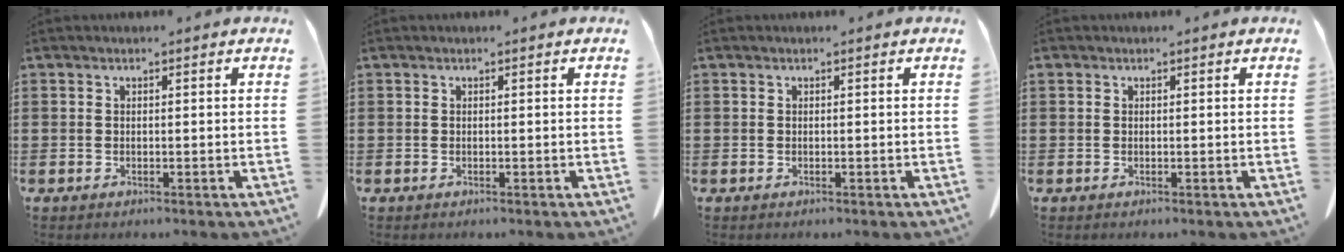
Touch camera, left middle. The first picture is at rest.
{"total": 0.0}
{"total": 0.0}
{"total": 0.0}